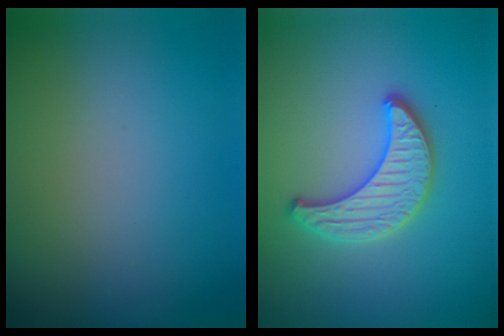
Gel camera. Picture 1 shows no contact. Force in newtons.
{"total": 3.3, "press": 3.3, "slide": 0.4}